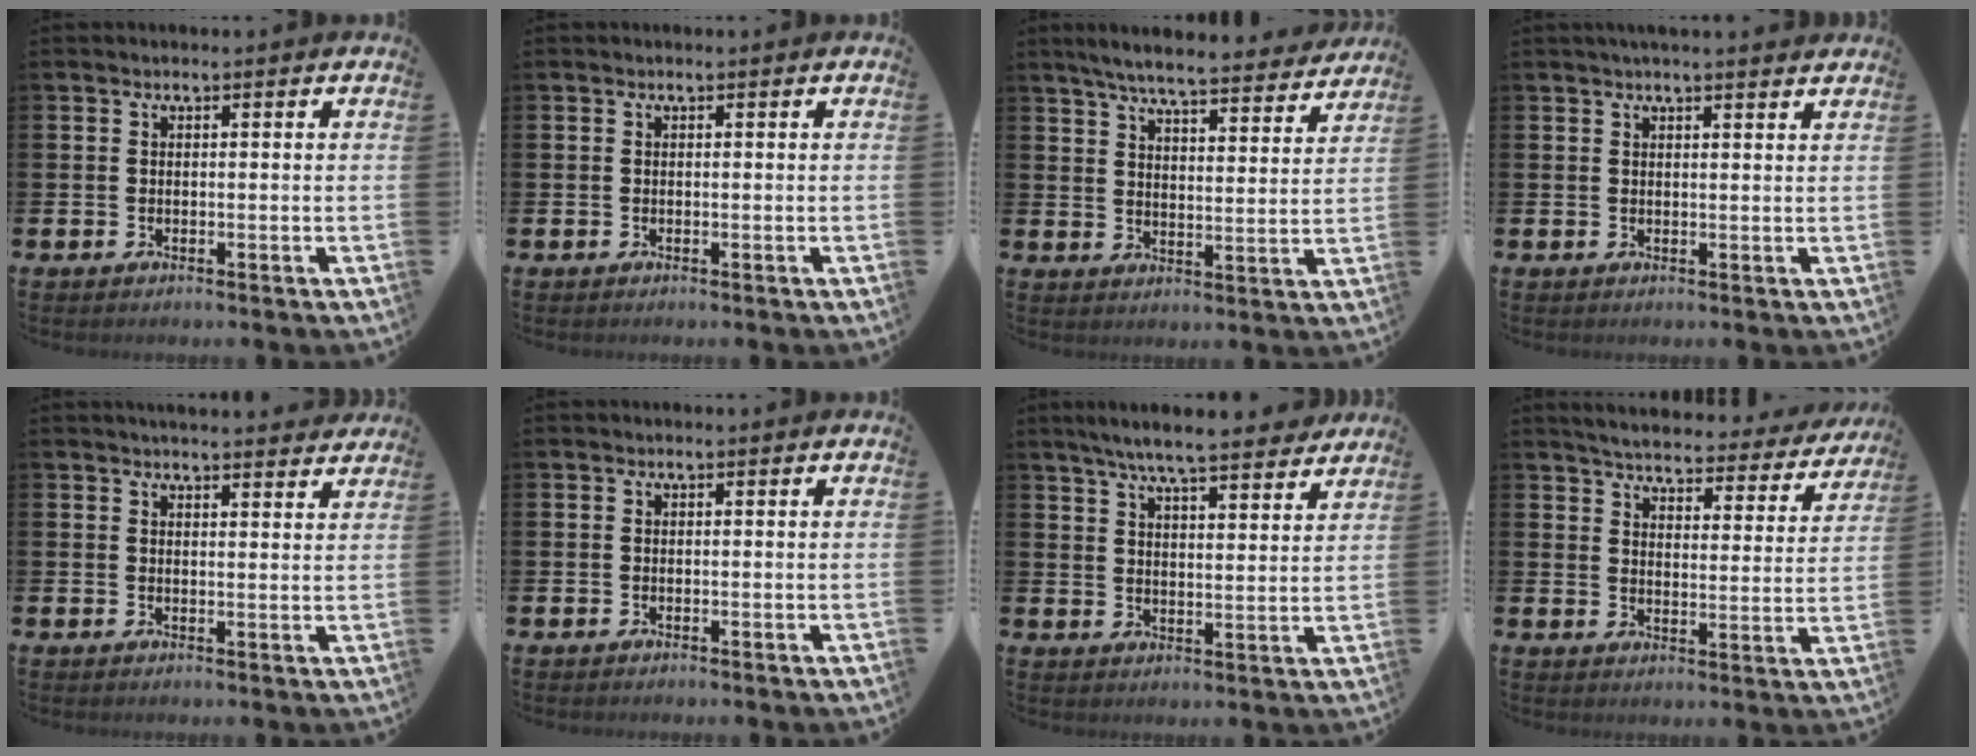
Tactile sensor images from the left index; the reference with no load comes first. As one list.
[{"total": 0.0}, {"total": 6.6, "force": [6.2, 0.4, 2.1], "torque": [-0.054, -0.044, 0.105]}, {"total": 2.2, "force": [2.1, -0.1, 0.6], "torque": [-0.006, -0.008, 0.037]}, {"total": 3.3, "force": [3.3, 0.1, 0.2], "torque": [-0.004, -0.019, 0.059]}, {"total": 0.0}, {"total": 7.4, "force": [7.0, 0.6, 2.5], "torque": [-0.061, -0.037, 0.123]}, {"total": 4.6, "force": [4.4, 0.6, 1.1], "torque": [-0.039, -0.033, 0.070]}]